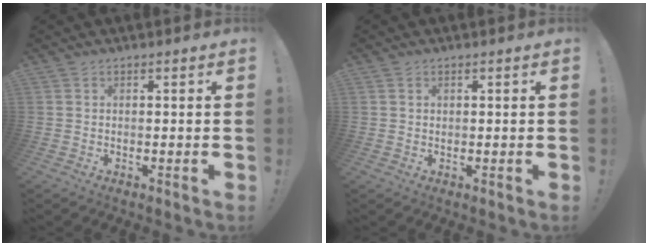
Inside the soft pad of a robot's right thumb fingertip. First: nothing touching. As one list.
[{"total": 1.0, "force": [0.6, 0.8, 0.3], "torque": [-0.005, 0.002, 0.011]}]